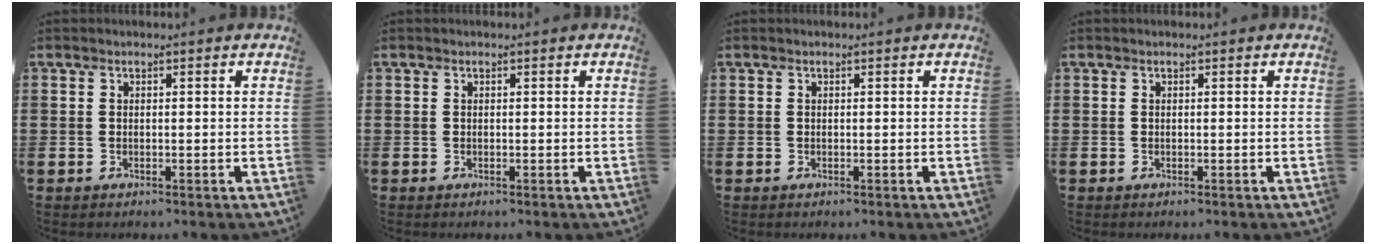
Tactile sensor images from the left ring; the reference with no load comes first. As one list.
[{"total": 0.0}, {"total": 0.0}, {"total": 0.0}]